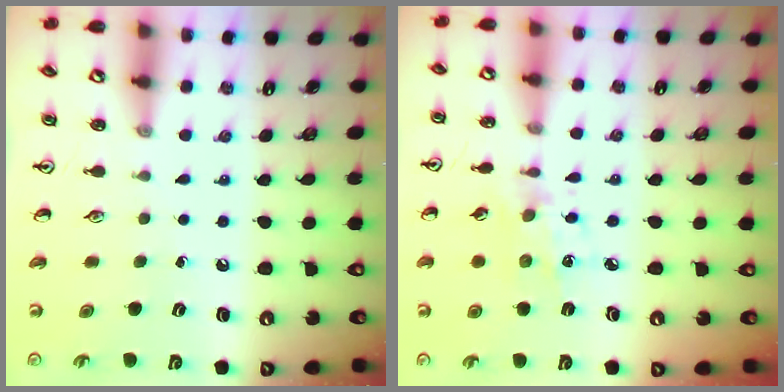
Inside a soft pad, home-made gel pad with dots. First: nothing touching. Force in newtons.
{"total": 4.0, "press": 3.8, "slide": 1.2}